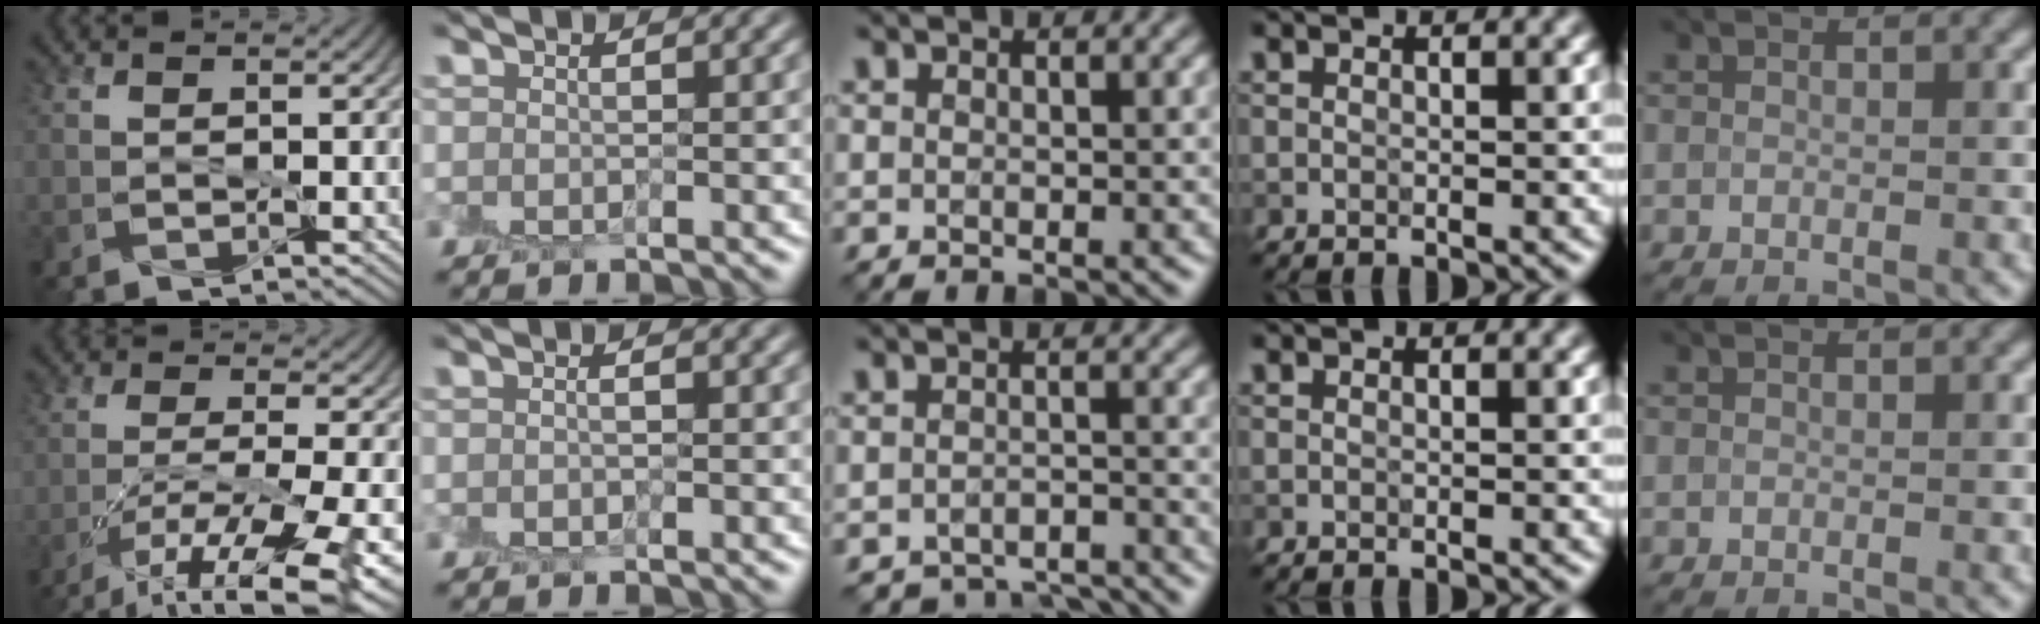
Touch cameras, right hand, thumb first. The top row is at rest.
{"thumb": {"total": 13.2, "force": [-8.8, 2.8, 9.5], "torque": [-0.185, -0.017, -0.137]}, "index": {"total": 0.5, "force": [-0.3, 0.0, 0.4], "torque": [-0.009, 0.001, -0.008]}, "middle": {"total": 4.5, "force": [-4.4, 1.0, 0.3], "torque": [-0.004, -0.004, -0.058]}}